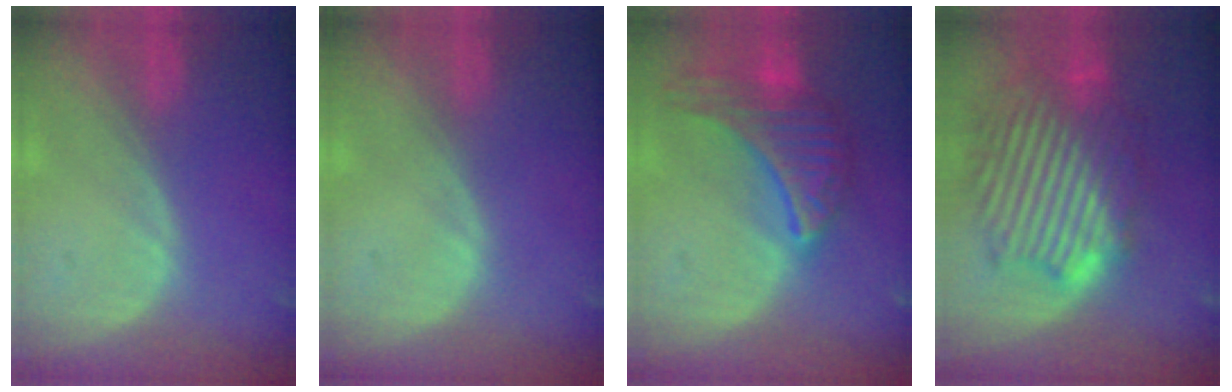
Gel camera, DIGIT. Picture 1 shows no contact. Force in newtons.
{"total": 0.0}
{"total": 9.5, "press": 9.5, "slide": 0.5}
{"total": 13.1, "press": 13.0, "slide": 1.1}